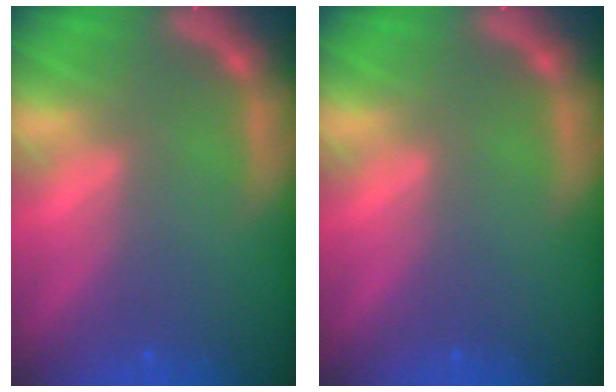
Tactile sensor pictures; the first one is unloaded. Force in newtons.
{"total": 0.0}